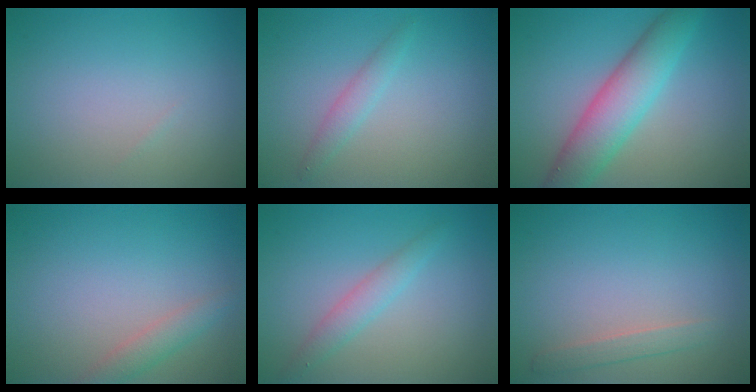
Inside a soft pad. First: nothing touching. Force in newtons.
{"total": 1.5, "press": 1.5, "slide": 0.0}
{"total": 6.0, "press": 6.0, "slide": 0.1}
{"total": 1.9, "press": 1.9, "slide": 0.0}
{"total": 1.9, "press": 1.9, "slide": 0.1}
{"total": 1.4, "press": 1.4, "slide": 0.0}